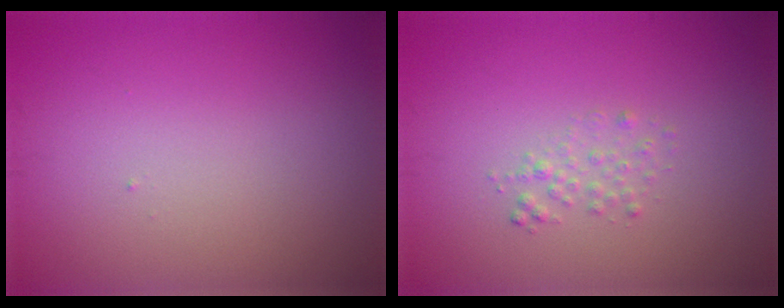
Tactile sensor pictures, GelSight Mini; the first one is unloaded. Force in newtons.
{"total": 1.2, "press": 1.2, "slide": 0.0}